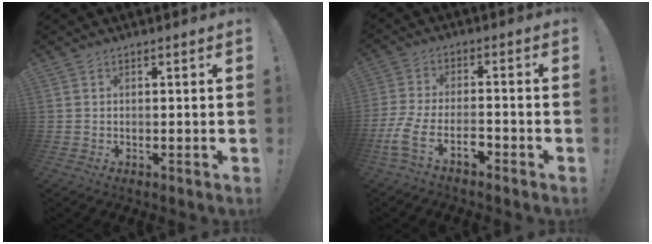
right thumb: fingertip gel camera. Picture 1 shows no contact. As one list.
[{"total": 9.4, "force": [-5.7, 3.9, 6.4], "torque": [-0.148, 0.010, -0.110]}]